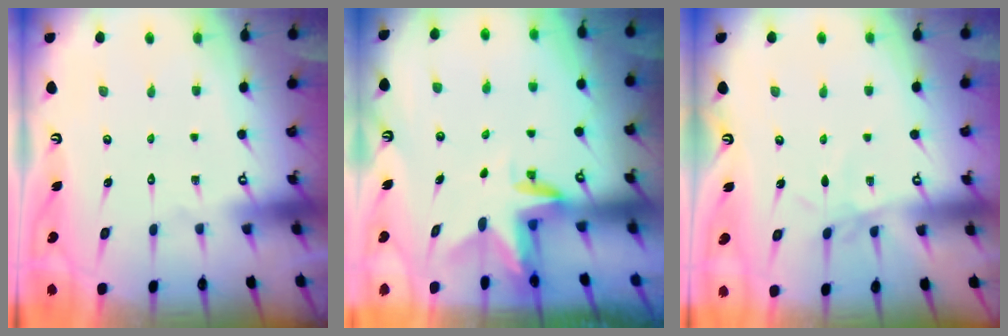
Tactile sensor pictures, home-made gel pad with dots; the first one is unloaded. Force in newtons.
{"total": 3.1, "press": 3.1, "slide": 0.2}
{"total": 2.6, "press": 2.6, "slide": 0.1}